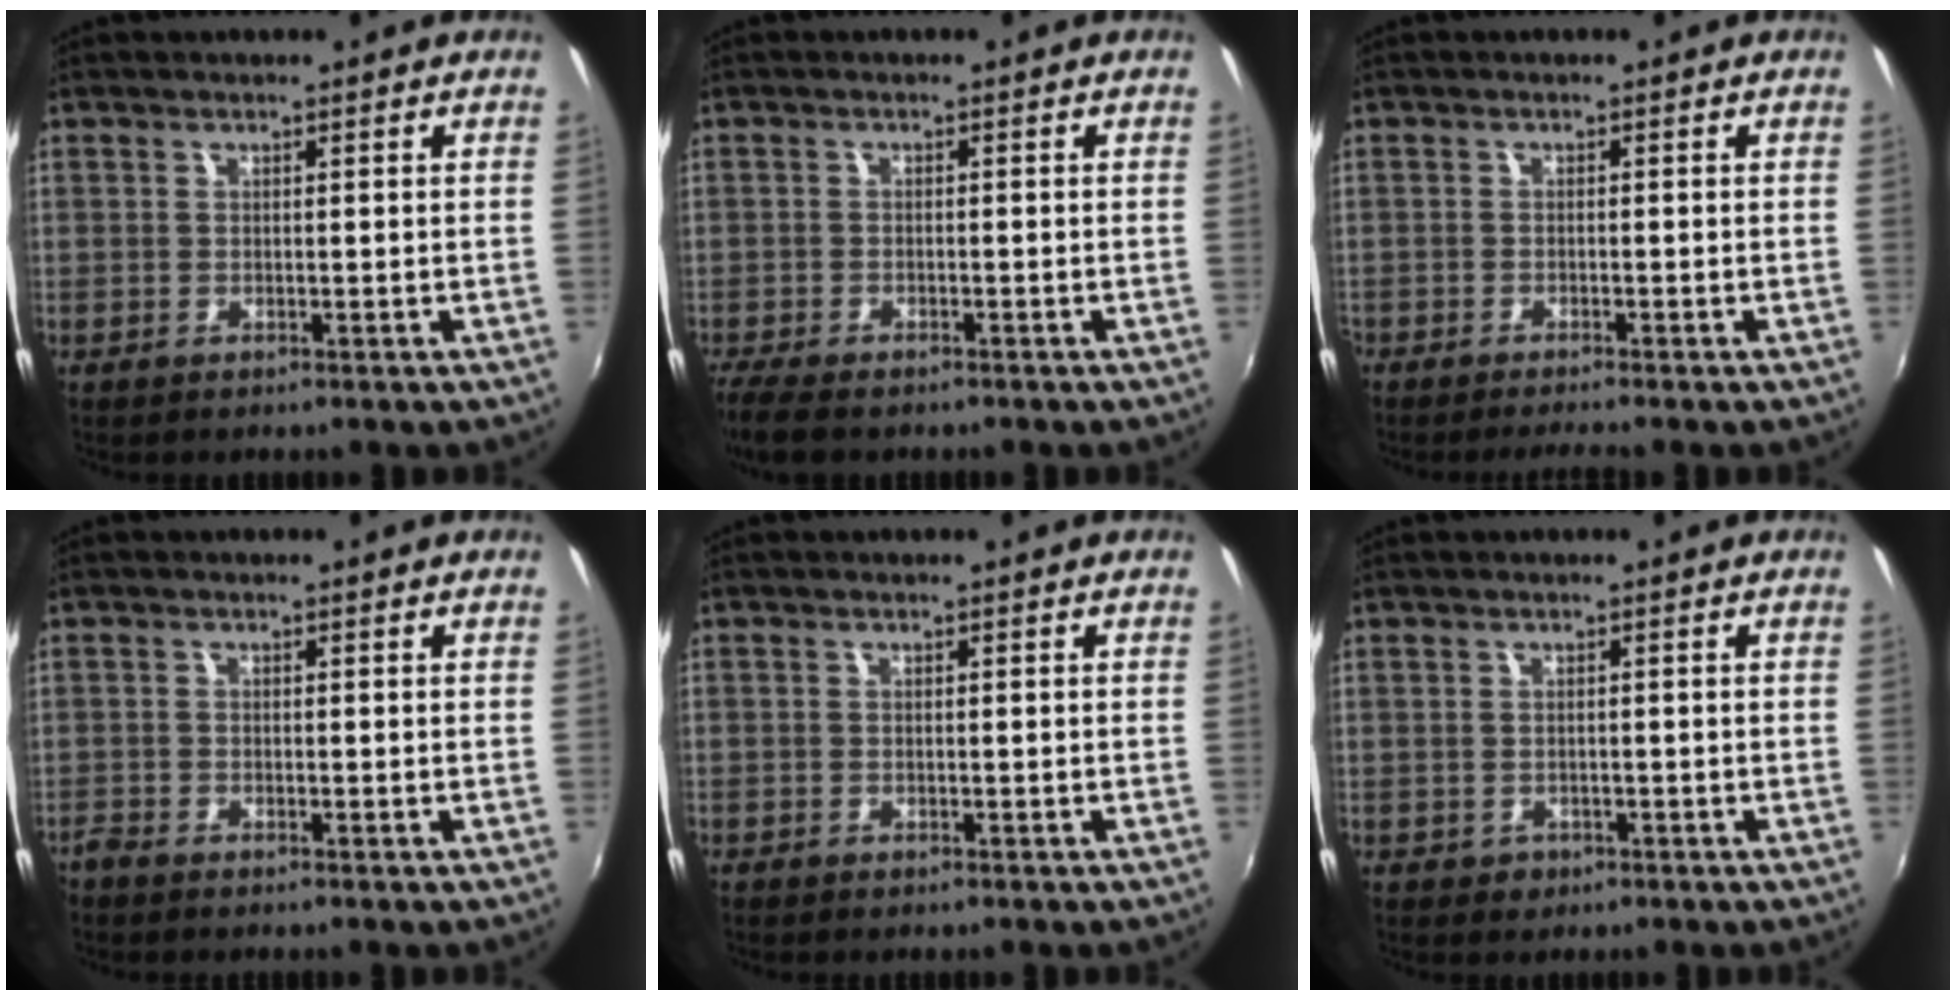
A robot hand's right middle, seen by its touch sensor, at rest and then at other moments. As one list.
[{"total": 6.3, "force": [-5.1, 1.8, 3.2], "torque": [-0.085, -0.033, -0.098]}, {"total": 2.7, "force": [-2.6, -0.3, 1.0], "torque": [-0.034, -0.010, -0.048]}, {"total": 1.9, "force": [-1.8, 0.4, 0.4], "torque": [-0.015, -0.007, -0.038]}, {"total": 1.4, "force": [-1.2, 0.4, 0.5], "torque": [-0.013, -0.002, -0.019]}, {"total": 1.8, "force": [-0.8, 1.5, 0.4], "torque": [-0.010, -0.004, -0.010]}]